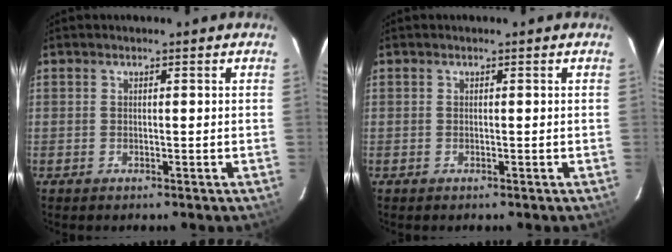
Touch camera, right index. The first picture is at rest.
{"total": 0.0}